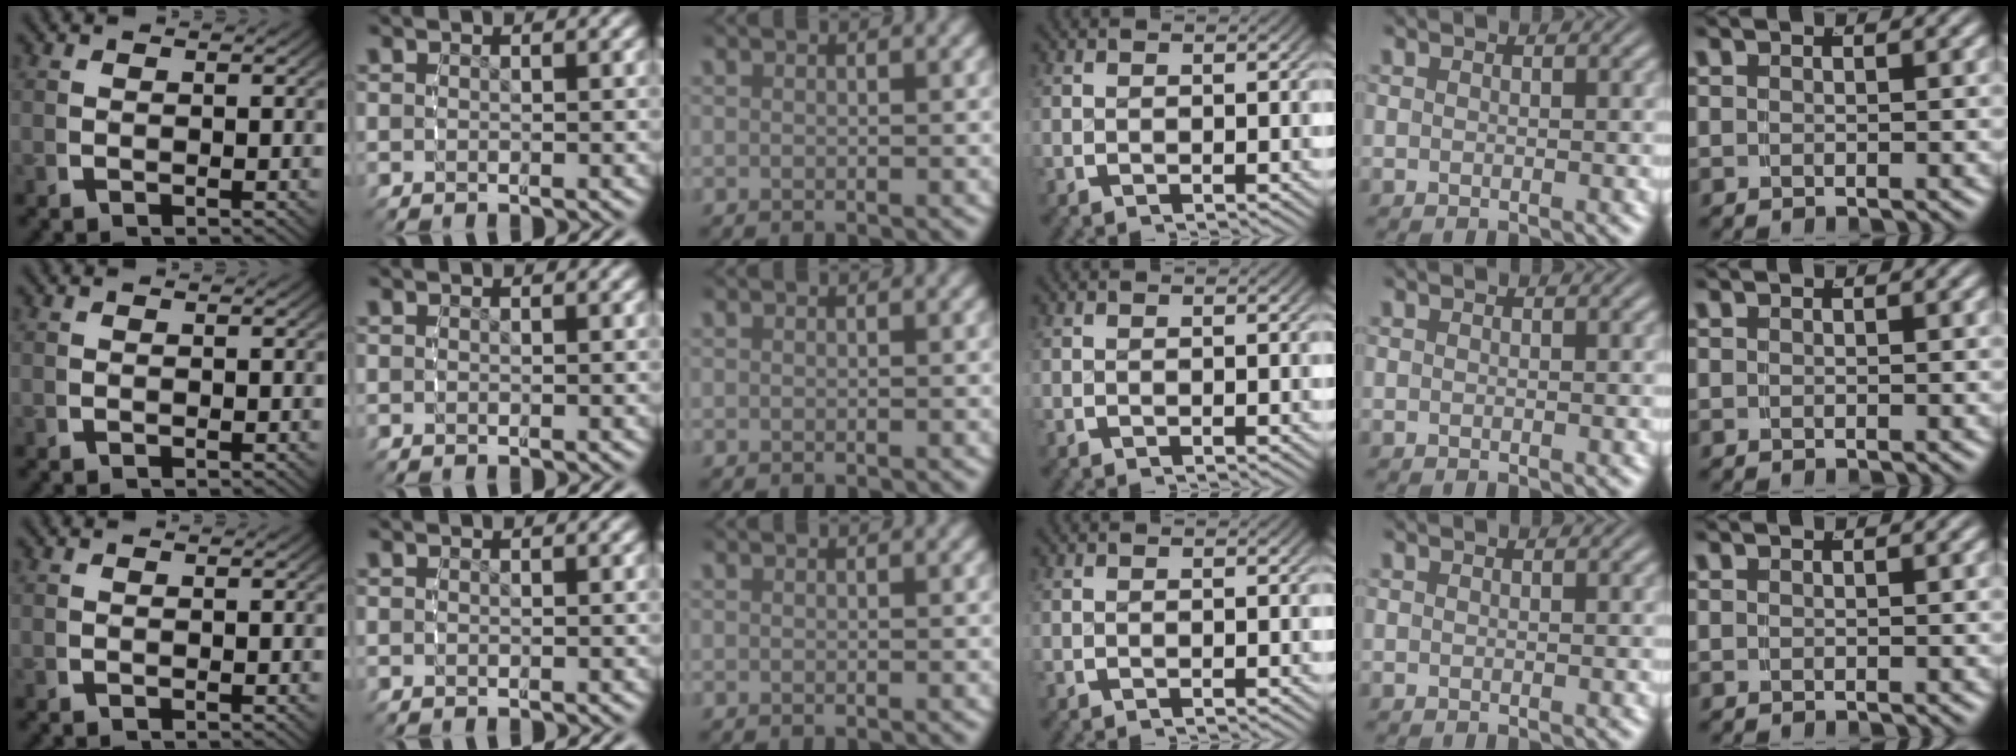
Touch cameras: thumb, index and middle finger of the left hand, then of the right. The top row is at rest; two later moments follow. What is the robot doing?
{"motion": "reach", "object": "shorts"}